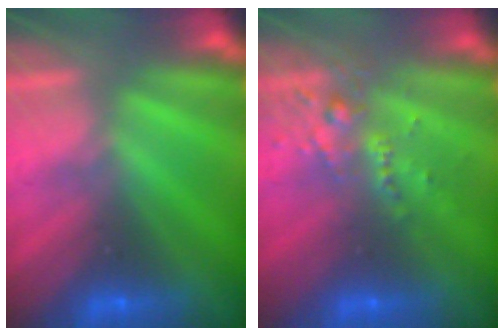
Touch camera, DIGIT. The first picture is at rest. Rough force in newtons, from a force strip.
{"total": 2.6}